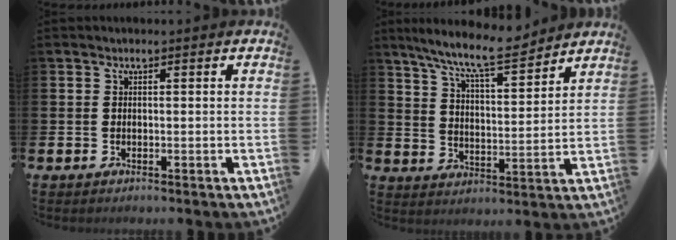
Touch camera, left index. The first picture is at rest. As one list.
[{"total": 9.6, "force": [8.6, 1.0, 4.0], "torque": [-0.100, -0.047, 0.153]}]